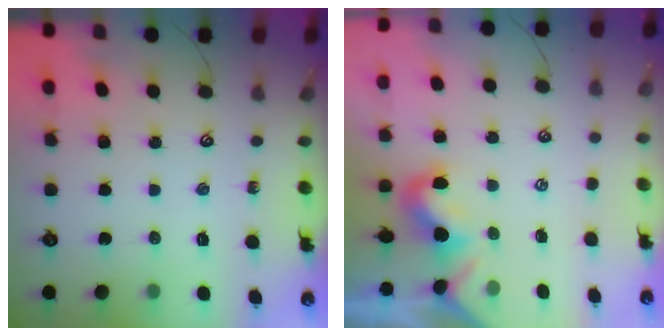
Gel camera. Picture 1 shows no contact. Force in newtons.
{"total": 0.6, "press": 0.1, "slide": 0.6}